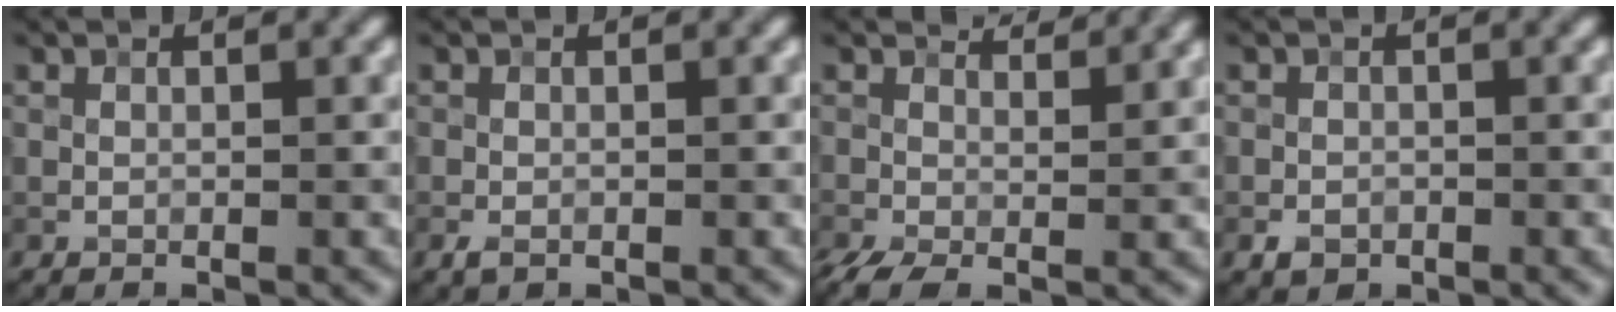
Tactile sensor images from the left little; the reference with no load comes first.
{"total": 1.0, "force": [-0.5, 0.7, 0.6], "torque": [-0.015, -0.002, -0.010]}
{"total": 3.7, "force": [0.6, 2.0, 3.0], "torque": [-0.078, -0.005, 0.005]}
{"total": 1.0, "force": [-0.4, 0.9, 0.3], "torque": [-0.002, -0.002, -0.011]}